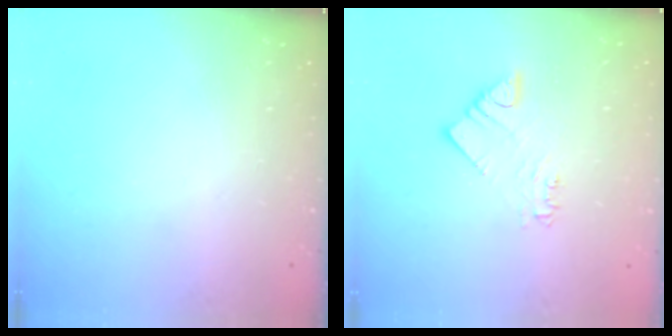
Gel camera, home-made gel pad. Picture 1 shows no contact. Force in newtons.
{"total": 3.4, "press": 3.4, "slide": 0.2}